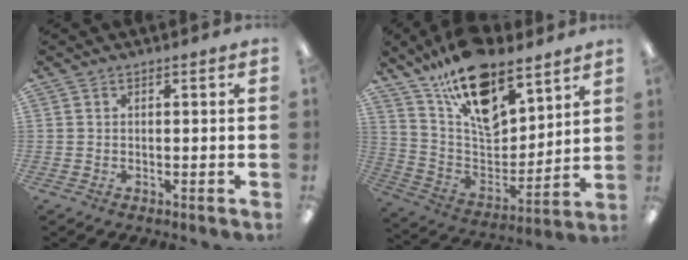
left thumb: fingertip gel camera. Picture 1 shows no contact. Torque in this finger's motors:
{"motor_torque": [1.12, 1.12, 1.37, -1.40, 0.22]}